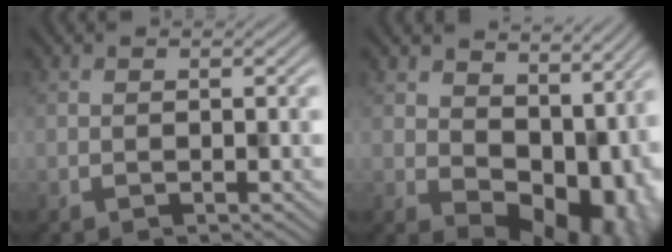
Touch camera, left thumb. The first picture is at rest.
{"total": 11.1, "force": [2.1, 7.4, 7.9], "torque": [-0.112, -0.033, 0.054]}